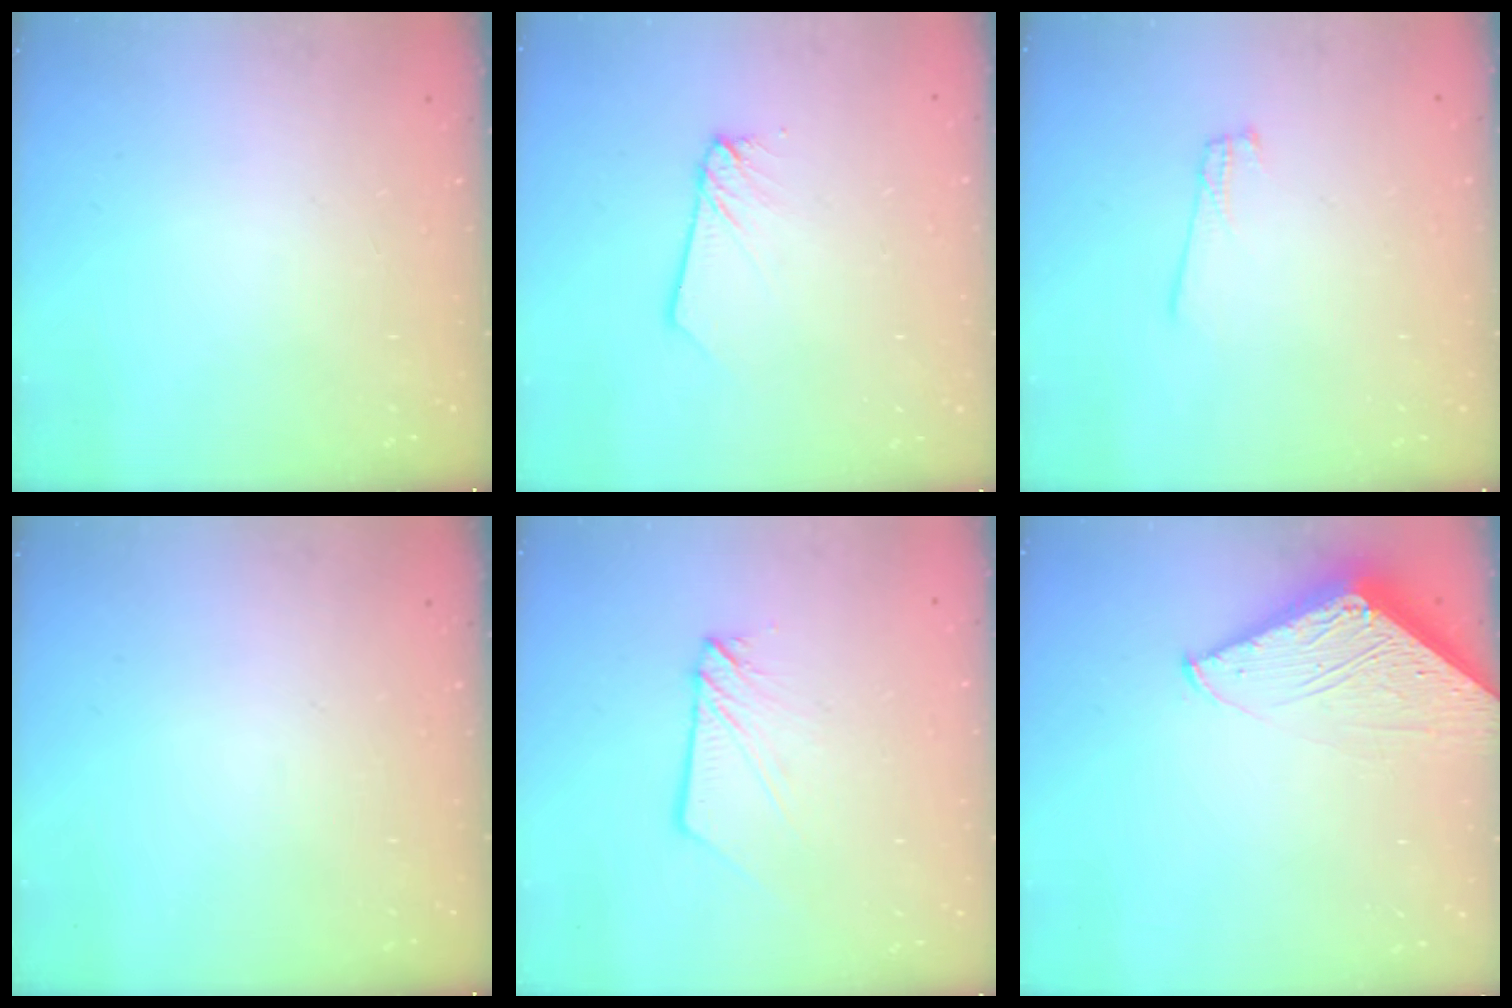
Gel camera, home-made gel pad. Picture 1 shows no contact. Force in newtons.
{"total": 2.7, "press": 2.7, "slide": 0.3}
{"total": 1.3, "press": 1.3, "slide": 0.1}
{"total": 0.0}
{"total": 5.2, "press": 5.2, "slide": 0.7}
{"total": 4.8, "press": 4.7, "slide": 0.5}